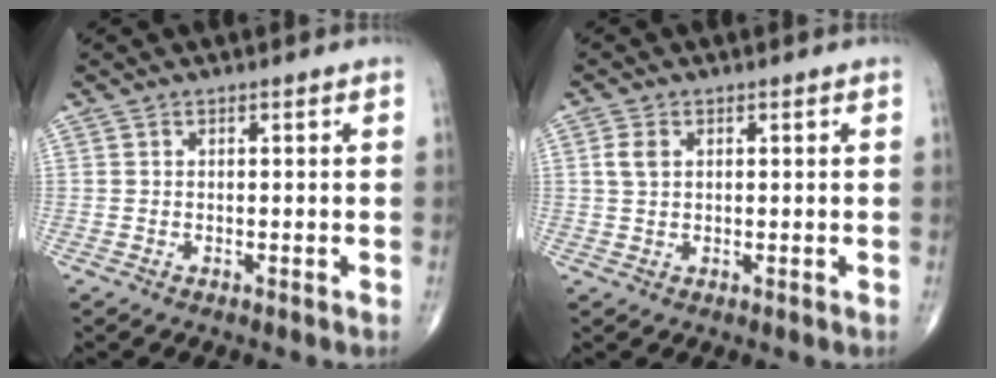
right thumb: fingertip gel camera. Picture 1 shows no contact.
{"total": 2.7, "force": [0.7, 1.8, 1.8], "torque": [-0.038, 0.004, 0.015]}